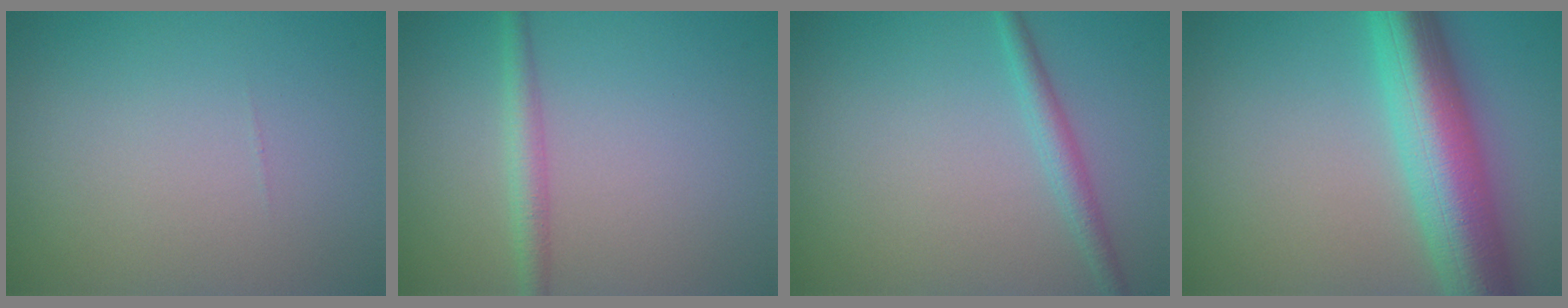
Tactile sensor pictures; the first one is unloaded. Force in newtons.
{"total": 2.0, "press": 2.0, "slide": 0.0}
{"total": 1.9, "press": 1.9, "slide": 0.2}
{"total": 9.6, "press": 9.6, "slide": 0.4}